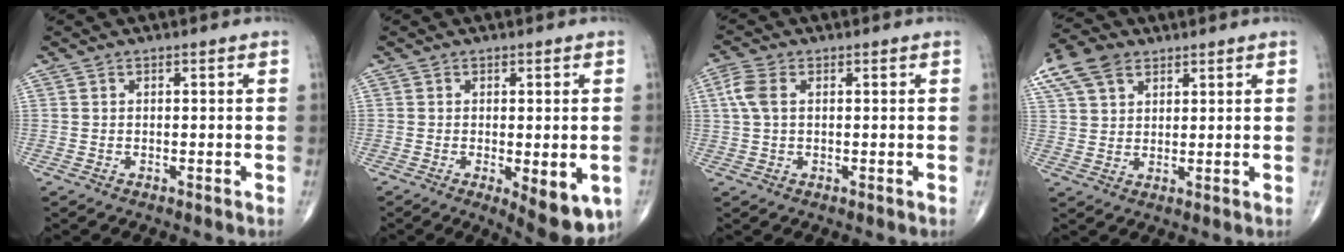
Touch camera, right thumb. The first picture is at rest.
{"total": 9.3, "force": [-3.1, 3.3, 8.2], "torque": [-0.101, -0.016, -0.038]}
{"total": 4.4, "force": [0.9, 2.6, 3.4], "torque": [-0.096, 0.014, 0.016]}
{"total": 10.8, "force": [6.1, 6.9, 5.7], "torque": [-0.119, 0.010, 0.119]}